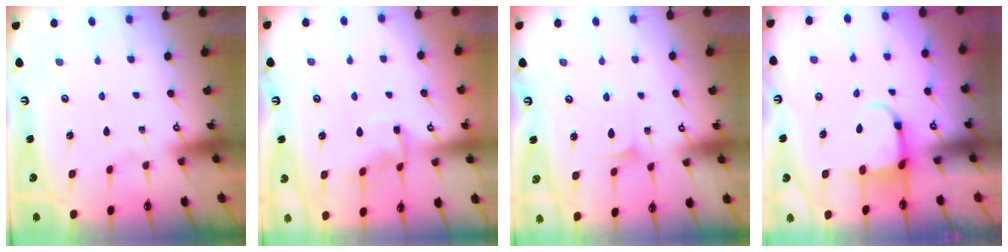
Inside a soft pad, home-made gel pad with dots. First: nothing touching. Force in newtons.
{"total": 7.2, "press": 7.2, "slide": 0.8}
{"total": 6.2, "press": 6.1, "slide": 1.0}
{"total": 3.7, "press": 3.6, "slide": 1.0}